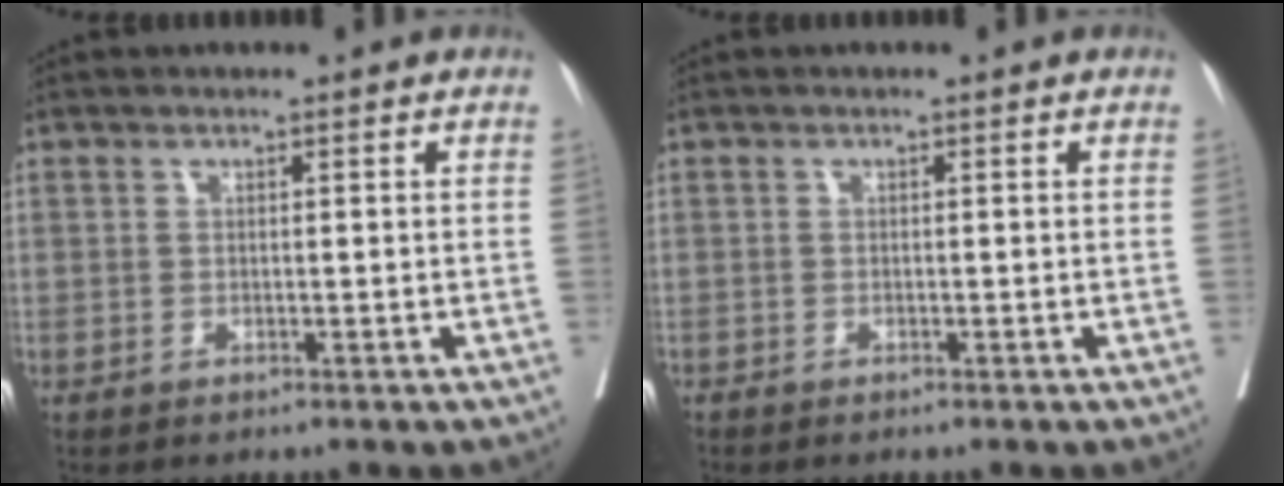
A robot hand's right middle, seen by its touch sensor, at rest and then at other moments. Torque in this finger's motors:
{"motor_torque": [0.31, -0.40, 0.09, 0.01]}